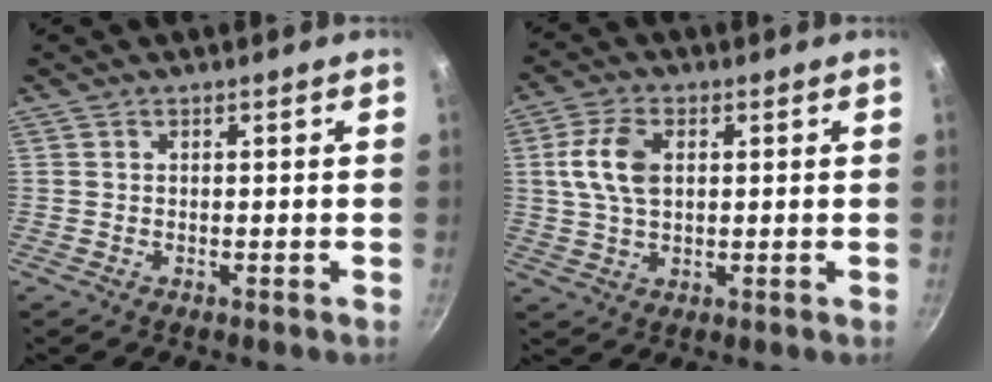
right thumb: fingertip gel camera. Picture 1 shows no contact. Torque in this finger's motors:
{"motor_torque": [1.85, 3.16, 1.16, -0.76, 0.77]}